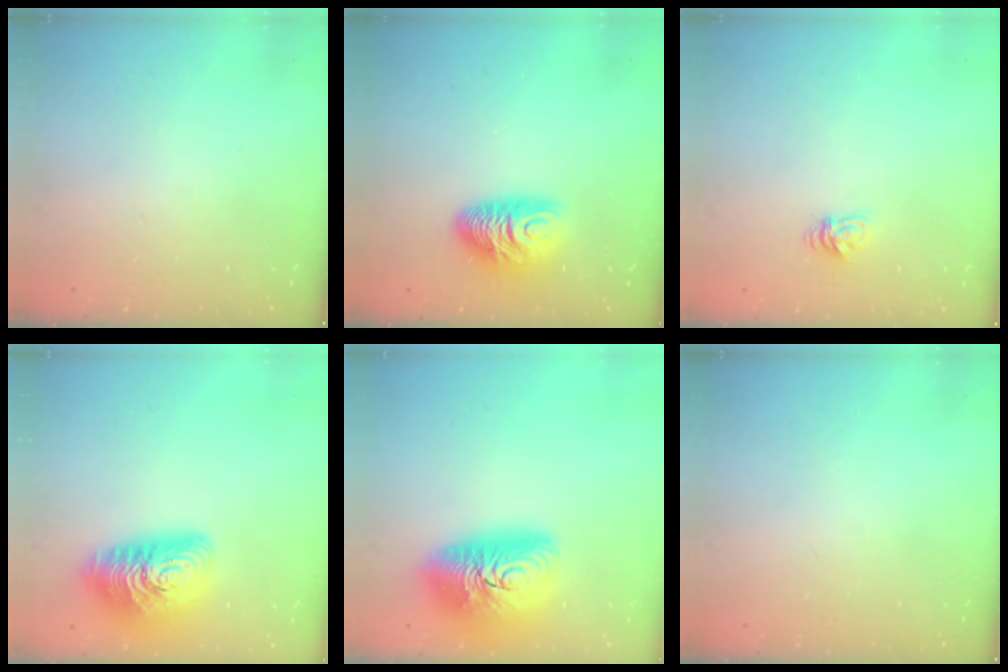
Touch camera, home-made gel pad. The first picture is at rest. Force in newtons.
{"total": 10.7, "press": 10.6, "slide": 0.7}
{"total": 4.9, "press": 4.9, "slide": 0.6}
{"total": 18.5, "press": 18.5, "slide": 1.1}
{"total": 20.4, "press": 20.4, "slide": 1.6}
{"total": 0.0}